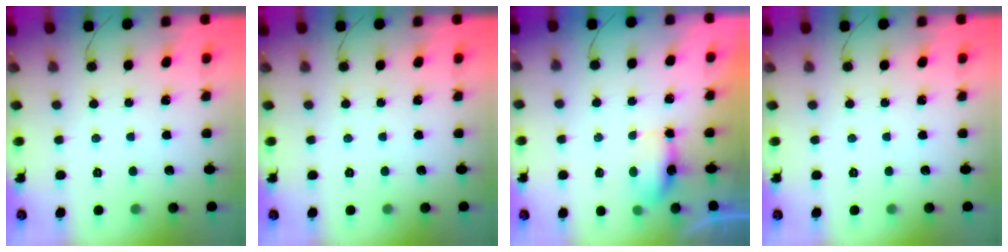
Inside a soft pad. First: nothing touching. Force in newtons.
{"total": 0.0}
{"total": 4.4, "press": 4.2, "slide": 1.1}
{"total": 0.0}